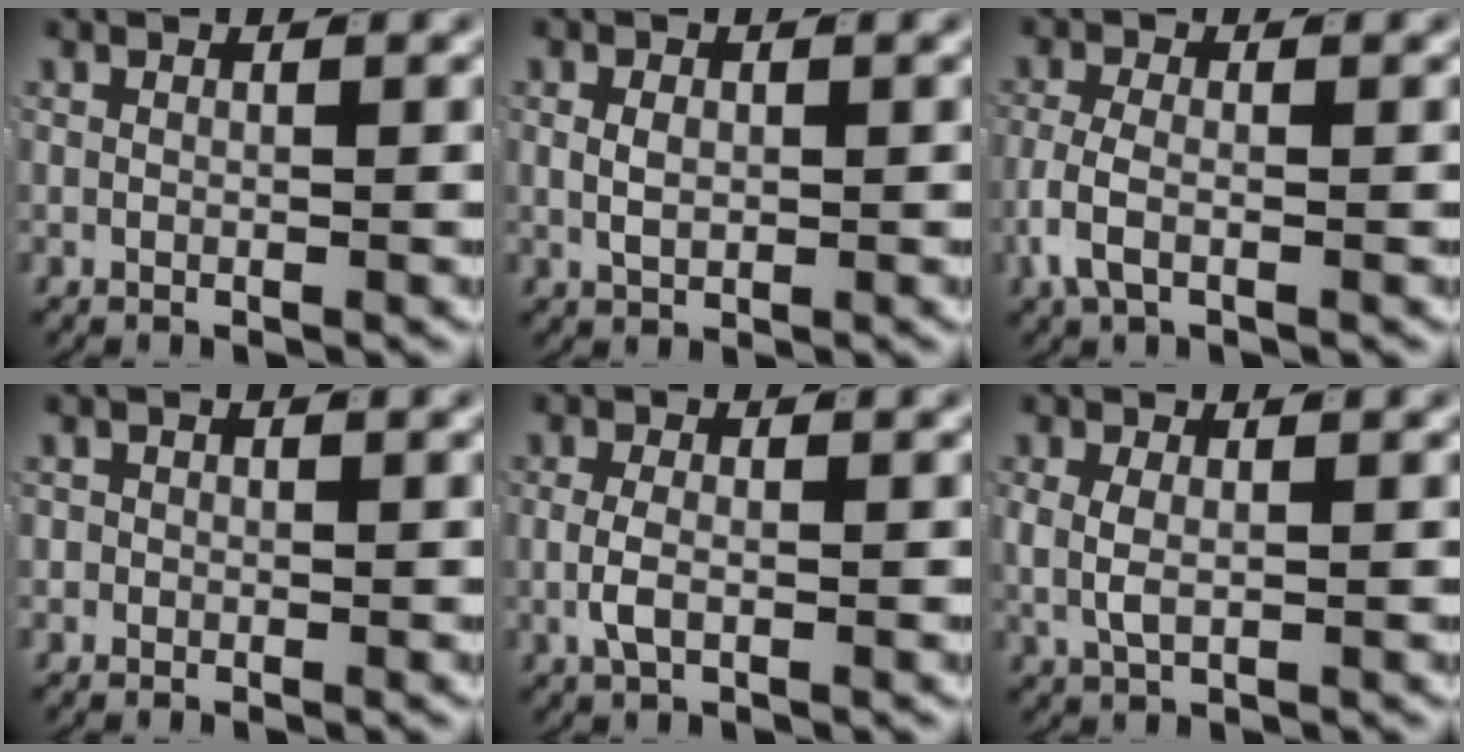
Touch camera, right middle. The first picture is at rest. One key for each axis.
{"total": 1.5, "fx": 0.1, "fy": 0.9, "fz": 1.2, "tx": -0.024, "ty": -0.006, "tz": 0.009}
{"total": 2.8, "fx": -1.0, "fy": 1.2, "fz": 2.3, "tx": -0.060, "ty": -0.007, "tz": -0.016}
{"total": 0.6, "fx": -0.2, "fy": 0.5, "fz": 0.0, "tx": 0.003, "ty": -0.001, "tz": -0.005}
{"total": 1.9, "fx": -0.4, "fy": 0.7, "fz": 1.7, "tx": -0.038, "ty": -0.006, "tz": -0.005}
{"total": 2.5, "fx": 0.3, "fy": 1.4, "fz": 2.1, "tx": -0.050, "ty": -0.008, "tz": 0.014}